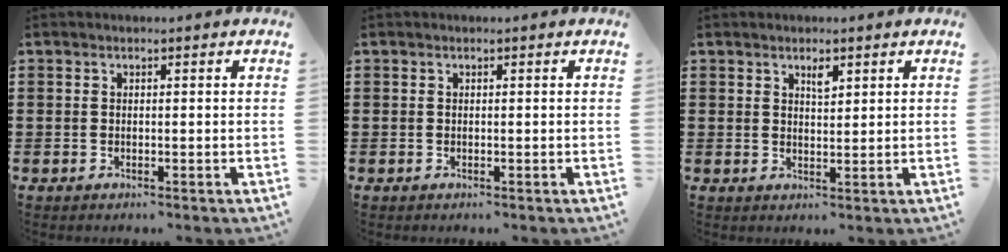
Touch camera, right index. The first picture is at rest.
{"total": 0.0}
{"total": 2.0, "force": [1.4, 0.7, 1.3], "torque": [-0.021, 0.000, 0.022]}